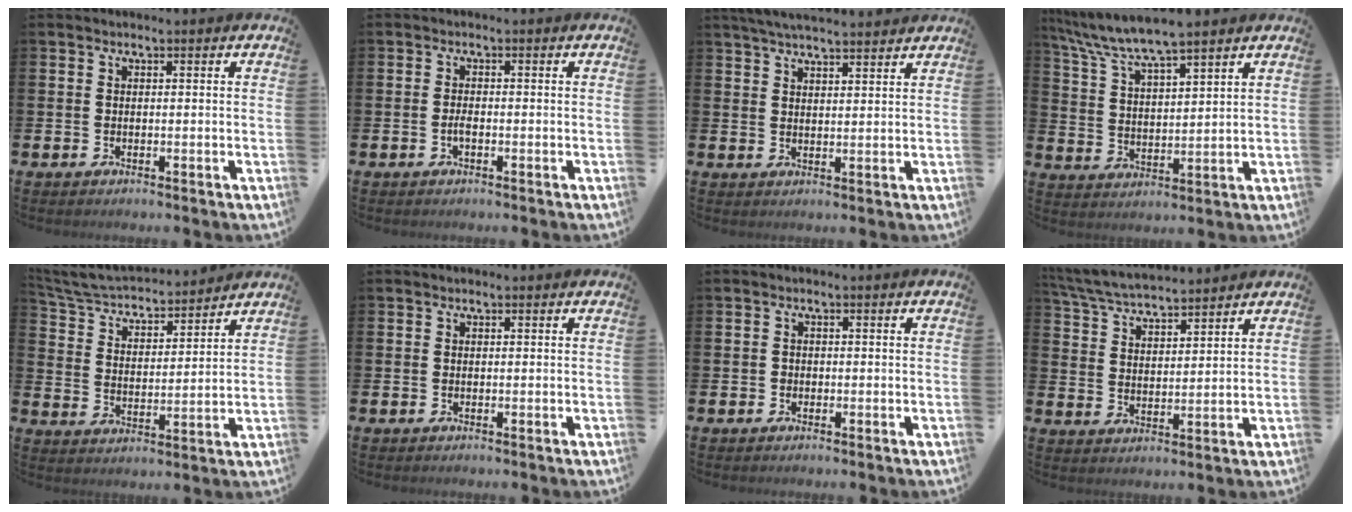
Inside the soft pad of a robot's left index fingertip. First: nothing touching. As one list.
[{"total": 1.3, "force": [-0.5, 0.4, 1.1], "torque": [-0.022, 0.001, -0.010]}, {"total": 4.5, "force": [4.3, 0.2, 1.1], "torque": [-0.027, -0.015, 0.079]}, {"total": 6.9, "force": [6.5, 0.4, 2.4], "torque": [-0.072, -0.031, 0.114]}, {"total": 5.5, "force": [5.3, 1.1, 0.9], "torque": [-0.044, -0.045, 0.088]}, {"total": 0.0}, {"total": 0.8, "force": [-0.3, 0.7, 0.1], "torque": [0.004, 0.002, -0.009]}, {"total": 5.8, "force": [5.7, 0.6, 0.8], "torque": [-0.040, -0.031, 0.101]}]